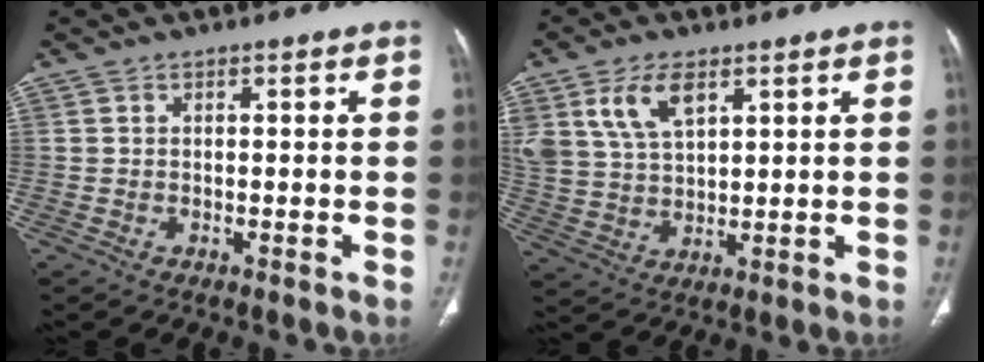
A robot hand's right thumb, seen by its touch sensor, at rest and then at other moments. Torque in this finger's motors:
{"motor_torque": [0.16, 0.14, 0.81, 0.75, 0.09]}